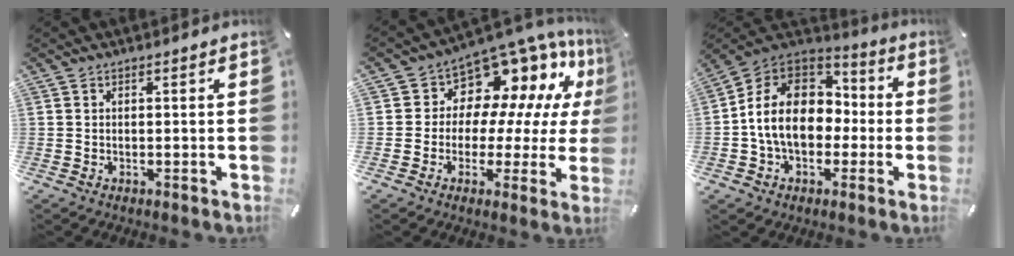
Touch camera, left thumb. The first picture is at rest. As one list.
[{"total": 11.6, "force": [8.2, 7.6, 3.2], "torque": [-0.050, -0.090, 0.142]}, {"total": 14.9, "force": [-2.2, 11.9, 8.7], "torque": [-0.195, 0.025, -0.039]}]